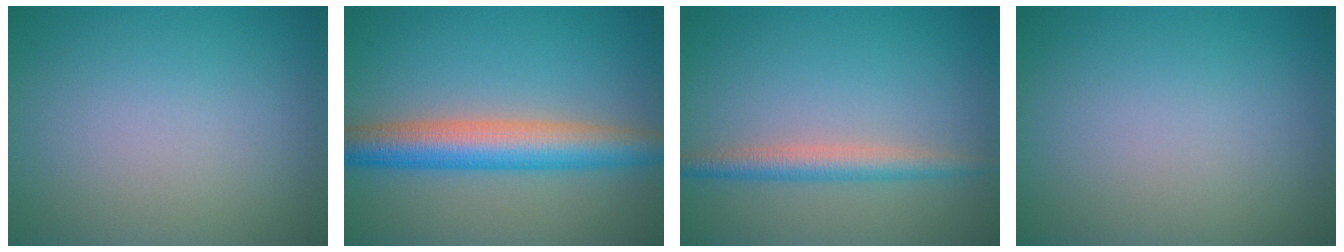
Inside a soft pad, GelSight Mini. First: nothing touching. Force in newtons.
{"total": 6.4, "press": 6.4, "slide": 0.2}
{"total": 2.7, "press": 2.7, "slide": 0.0}
{"total": 0.0}